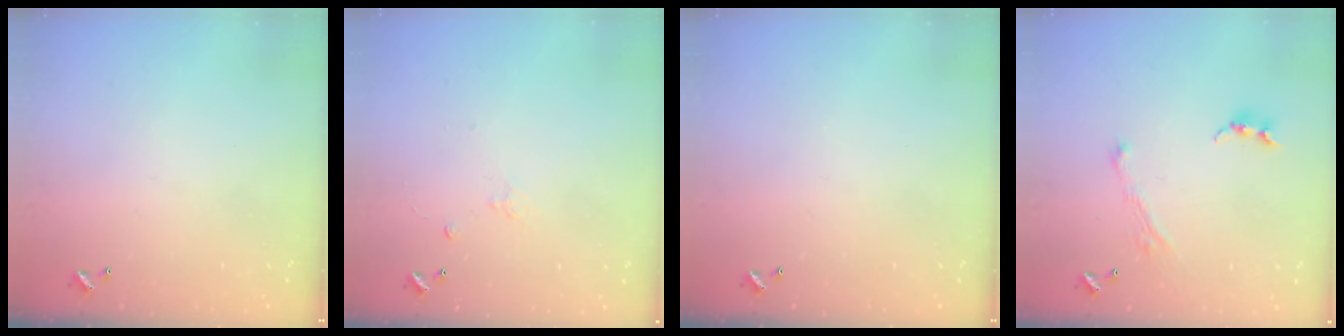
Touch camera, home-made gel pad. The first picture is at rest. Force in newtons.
{"total": 1.5, "press": 1.3, "slide": 0.6}
{"total": 0.0}
{"total": 2.7, "press": 2.7, "slide": 0.4}